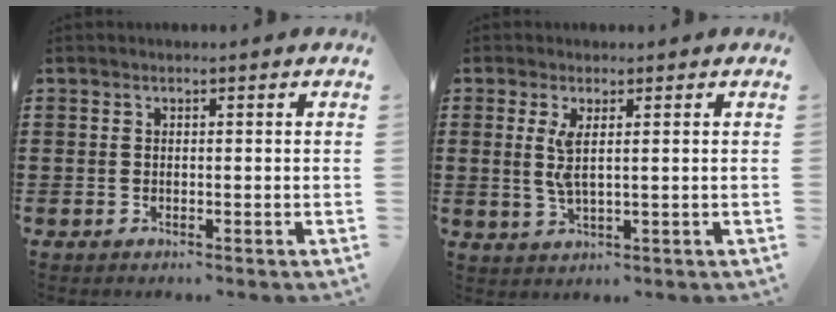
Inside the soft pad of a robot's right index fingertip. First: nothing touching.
{"total": 3.5, "force": [0.8, 0.8, 3.4], "torque": [-0.076, -0.004, 0.010]}